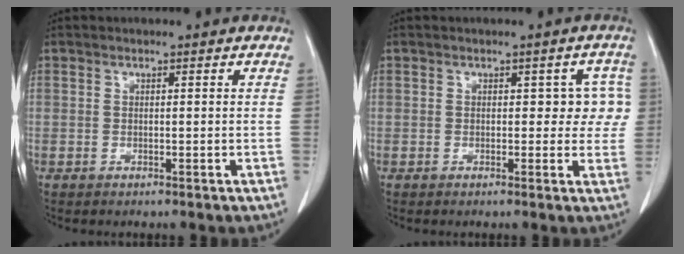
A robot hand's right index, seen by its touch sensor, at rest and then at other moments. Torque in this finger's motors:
{"motor_torque": [0.44, -0.04, 0.19, 0.02]}